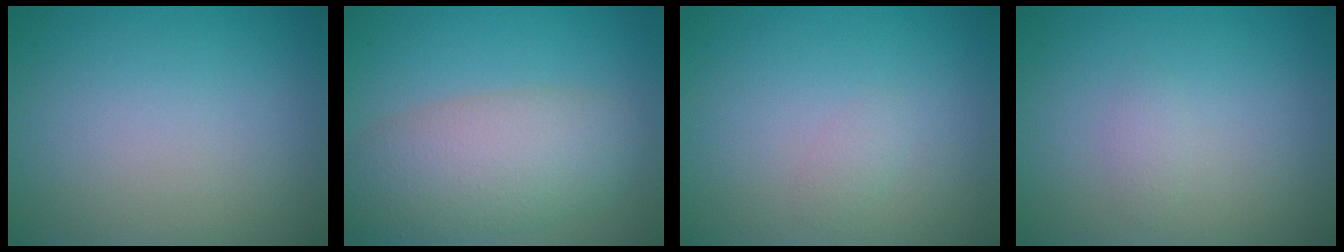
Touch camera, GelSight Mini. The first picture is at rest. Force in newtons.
{"total": 7.0, "press": 7.0, "slide": 0.3}
{"total": 0.8, "press": 0.8, "slide": 0.0}
{"total": 0.8, "press": 0.8, "slide": 0.0}